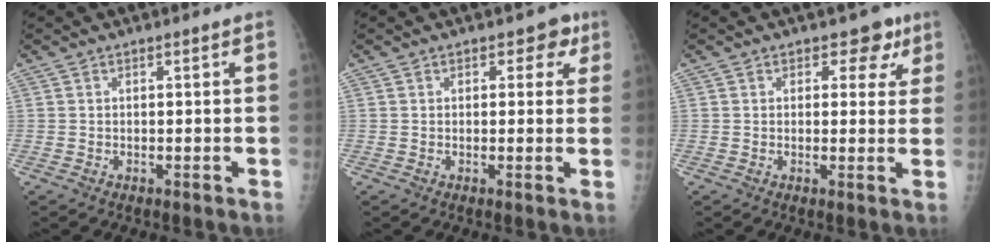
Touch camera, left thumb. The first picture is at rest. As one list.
[{"total": 4.0, "force": [1.9, 2.9, 2.1], "torque": [0.012, -0.002, 0.014]}, {"total": 5.3, "force": [3.0, 3.9, 2.2], "torque": [0.017, -0.006, 0.030]}]